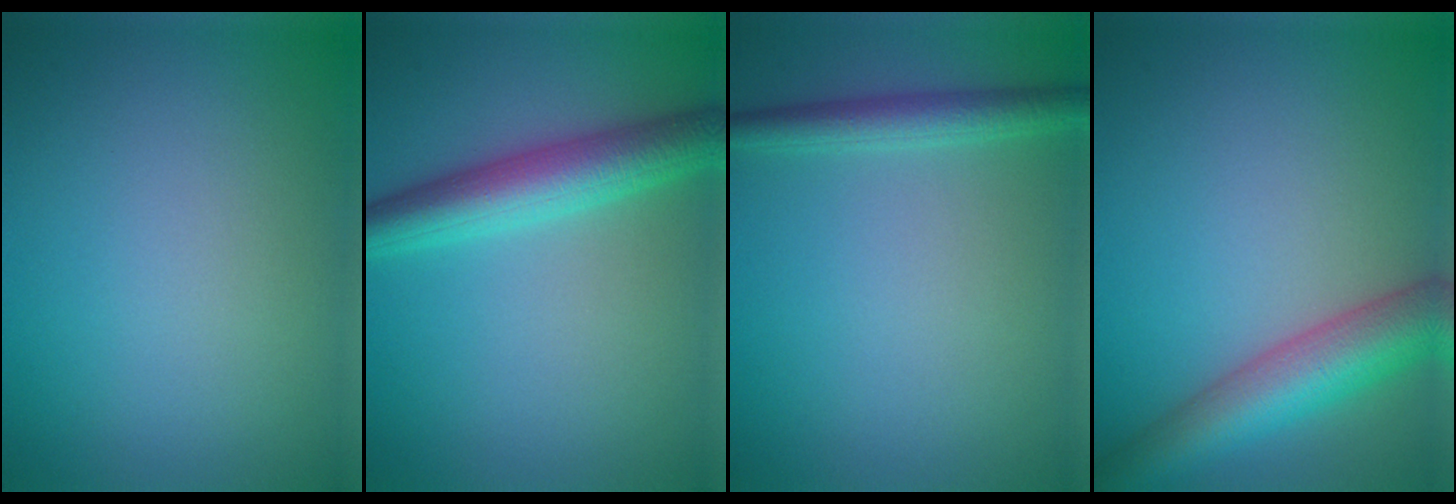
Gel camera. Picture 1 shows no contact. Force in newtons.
{"total": 5.2, "press": 5.2, "slide": 0.0}
{"total": 2.4, "press": 2.4, "slide": 0.0}
{"total": 6.8, "press": 6.8, "slide": 0.3}